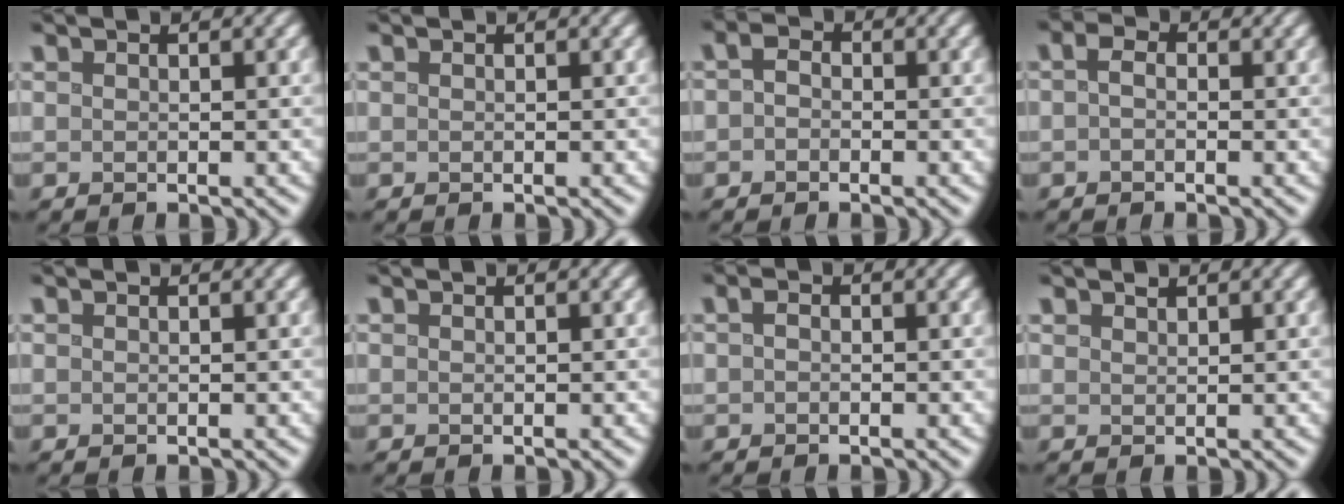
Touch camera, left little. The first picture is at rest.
{"total": 0.0}
{"total": 1.3, "force": [-0.3, 1.0, 0.8], "torque": [-0.016, 0.002, -0.012]}
{"total": 1.4, "force": [-0.2, 0.8, 1.1], "torque": [-0.024, 0.004, -0.008]}
{"total": 0.0}
{"total": 0.0}
{"total": 0.9, "force": [0.0, 0.6, 0.6], "torque": [-0.012, 0.002, -0.003]}
{"total": 0.7, "force": [0.6, 0.2, 0.2], "torque": [-0.004, 0.000, 0.014]}